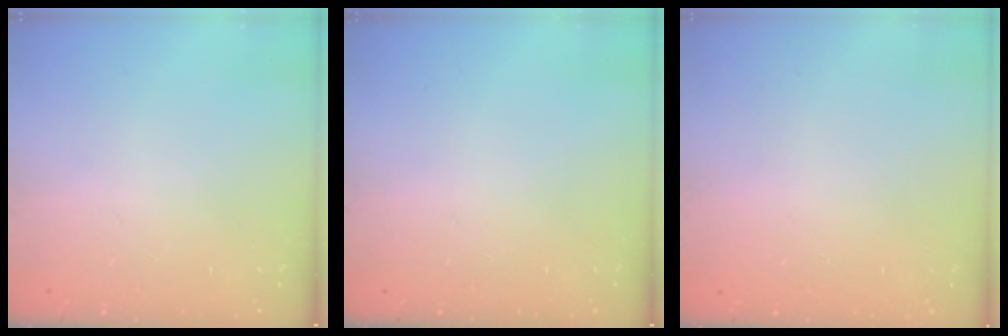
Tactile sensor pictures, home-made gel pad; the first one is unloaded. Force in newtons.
{"total": 0.0}
{"total": 0.0}